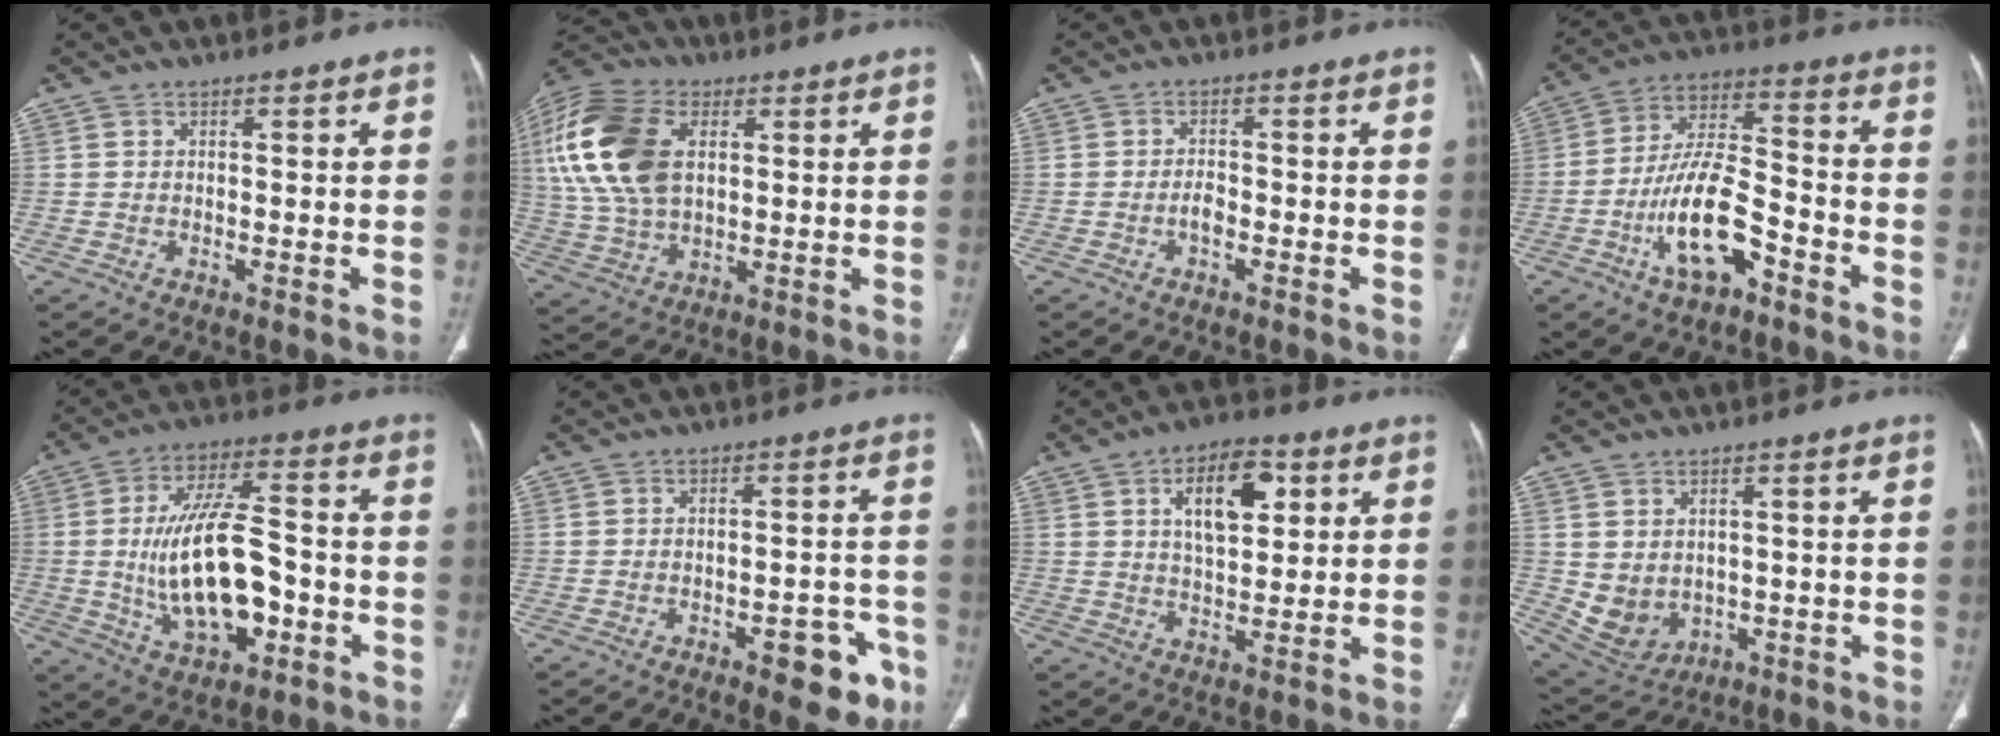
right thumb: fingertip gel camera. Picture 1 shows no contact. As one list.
[{"total": 21.2, "force": [5.1, 13.2, 15.8], "torque": [-0.352, 0.001, 0.095]}, {"total": 2.1, "force": [-0.9, 1.0, 1.6], "torque": [-0.025, 0.006, -0.018]}, {"total": 14.3, "force": [-6.8, 6.1, 11.0], "torque": [-0.200, 0.051, -0.119]}, {"total": 17.9, "force": [-3.0, 8.7, 15.4], "torque": [-0.259, 0.024, -0.040]}, {"total": 8.6, "force": [-4.3, 4.0, 6.3], "torque": [-0.045, 0.025, -0.048]}, {"total": 11.5, "force": [4.1, 5.9, 9.1], "torque": [-0.114, -0.007, 0.065]}, {"total": 7.4, "force": [-0.1, 6.1, 4.3], "torque": [-0.067, -0.005, 0.029]}]